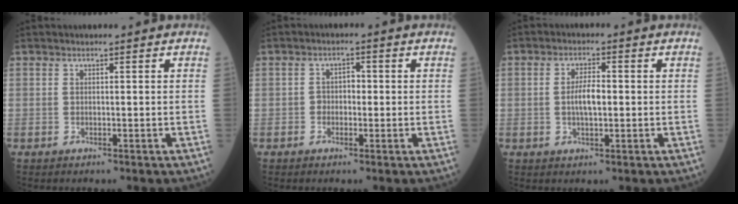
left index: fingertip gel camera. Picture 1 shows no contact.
{"total": 2.3, "force": [-0.4, 1.6, 1.5], "torque": [-0.018, 0.010, -0.011]}
{"total": 4.0, "force": [-0.2, 1.3, 3.7], "torque": [-0.075, 0.003, -0.007]}